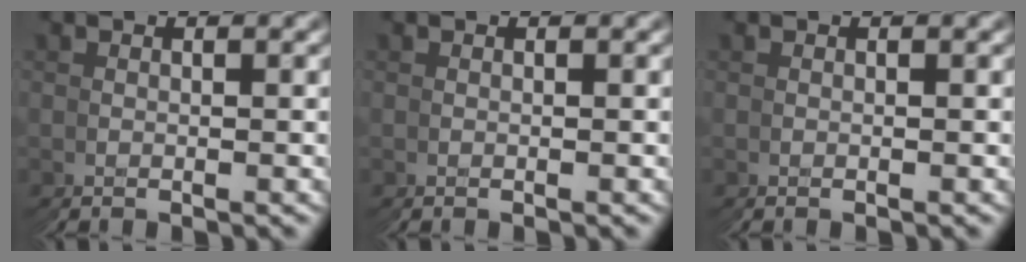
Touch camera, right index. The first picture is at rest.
{"total": 0.0}
{"total": 0.0}